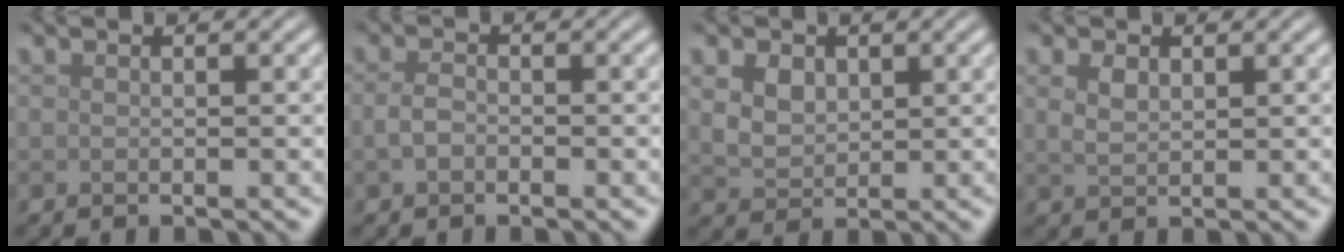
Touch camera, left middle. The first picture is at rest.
{"total": 1.4, "force": [-0.4, 0.9, 0.9], "torque": [-0.022, 0.001, -0.012]}
{"total": 3.7, "force": [1.6, 2.6, 2.0], "torque": [-0.050, 0.009, 0.026]}
{"total": 1.6, "force": [0.8, 0.9, 1.0], "torque": [-0.023, -0.001, 0.020]}